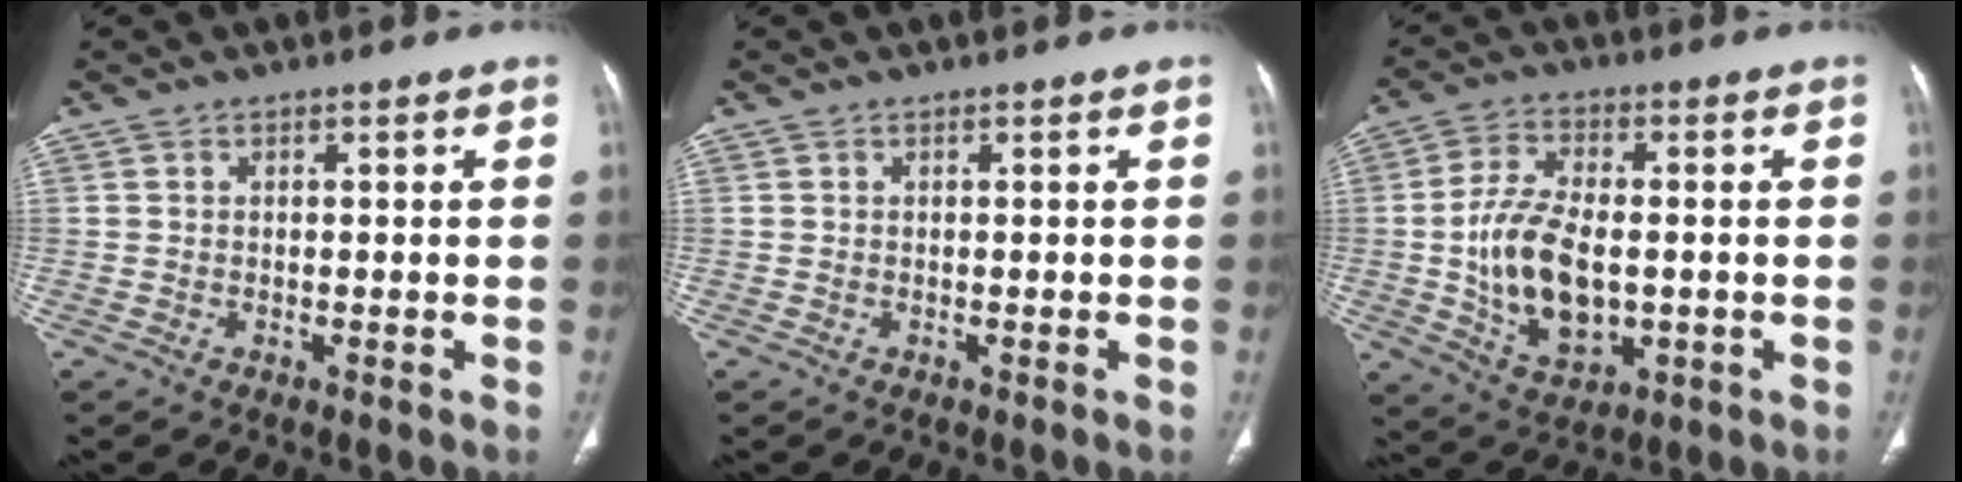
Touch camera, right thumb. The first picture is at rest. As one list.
[{"total": 0.0}, {"total": 13.8, "force": [-1.2, 7.9, 11.3], "torque": [-0.203, 0.000, -0.012]}]